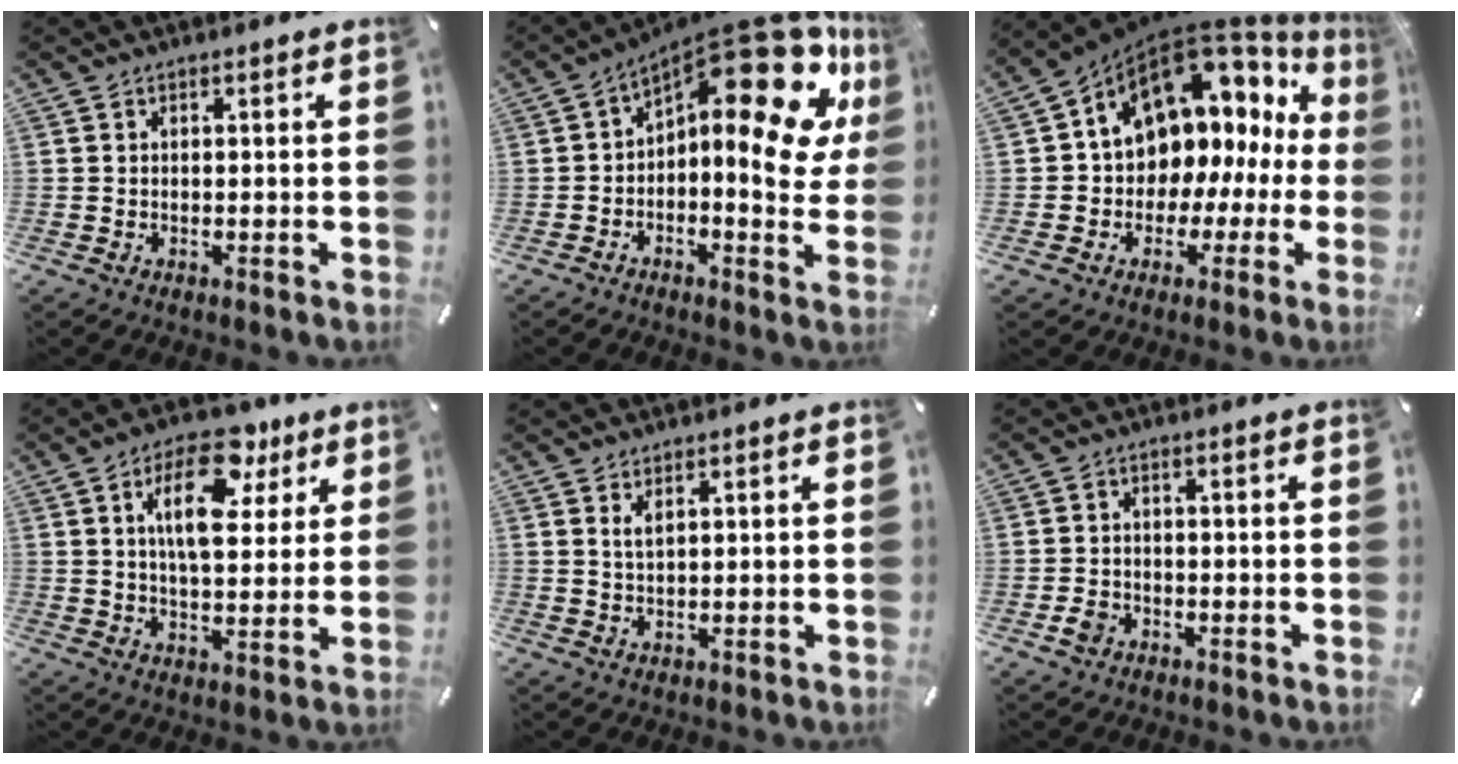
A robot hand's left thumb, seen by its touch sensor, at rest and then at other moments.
{"total": 22.4, "force": [10.4, 8.4, 17.9], "torque": [-0.241, -0.092, 0.174]}
{"total": 11.8, "force": [7.2, 8.1, 4.7], "torque": [-0.078, -0.076, 0.124]}
{"total": 15.9, "force": [6.9, 8.5, 11.5], "torque": [-0.172, -0.020, 0.111]}
{"total": 2.0, "force": [1.3, 0.6, 1.4], "torque": [-0.030, 0.000, 0.024]}
{"total": 3.0, "force": [-1.2, 2.3, 1.4], "torque": [-0.030, 0.004, -0.024]}